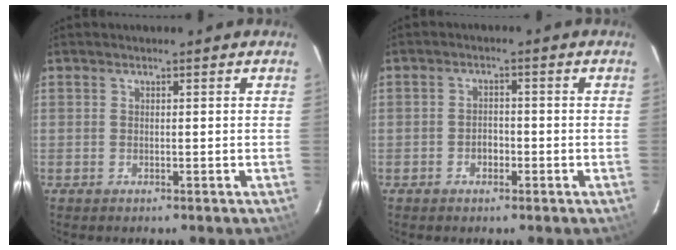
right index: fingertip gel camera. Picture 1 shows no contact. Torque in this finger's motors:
{"motor_torque": [-0.04, 0.03, -0.01, 0.00]}